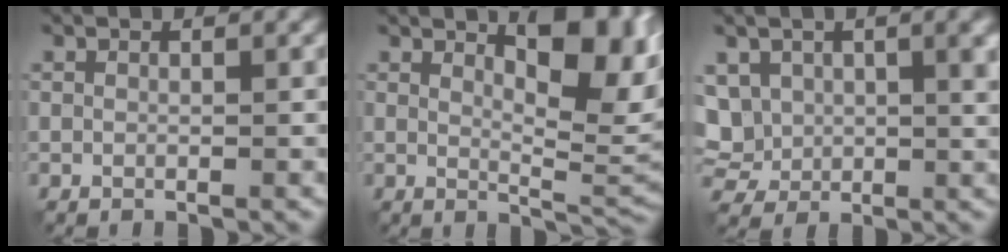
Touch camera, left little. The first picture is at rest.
{"total": 8.2, "force": [3.1, 2.8, 7.0], "torque": [-0.094, -0.001, 0.050]}
{"total": 7.8, "force": [2.2, 5.5, 5.2], "torque": [-0.114, -0.006, 0.047]}